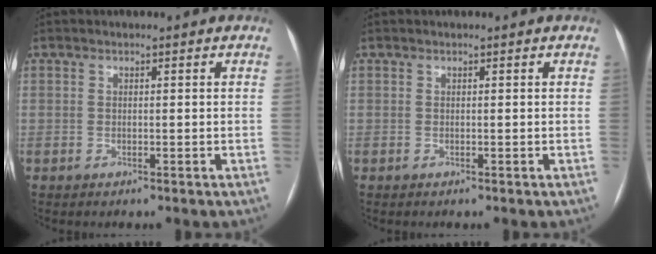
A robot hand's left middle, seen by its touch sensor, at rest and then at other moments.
{"total": 0.0}